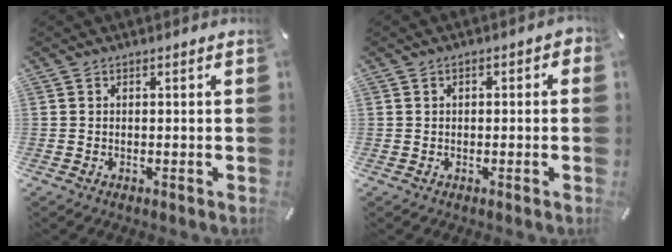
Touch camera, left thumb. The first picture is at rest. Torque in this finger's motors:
{"motor_torque": [0.51, -0.02, 0.16, 0.15, 0.00]}